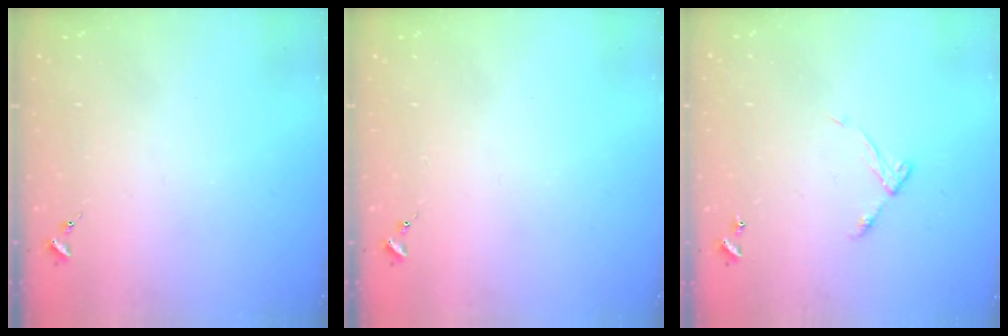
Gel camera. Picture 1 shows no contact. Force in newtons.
{"total": 0.0}
{"total": 6.5, "press": 6.5, "slide": 0.5}